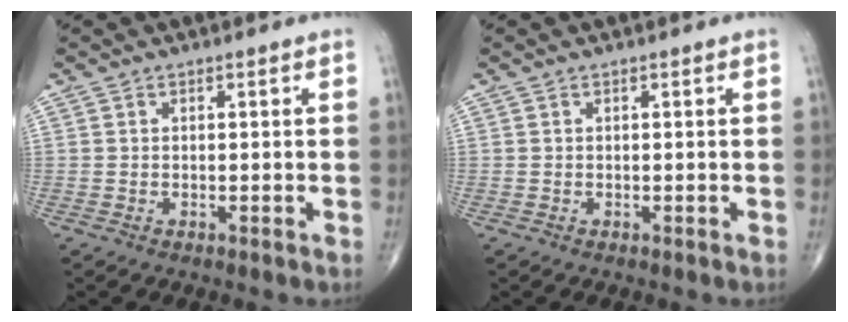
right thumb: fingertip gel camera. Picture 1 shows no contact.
{"total": 0.0}